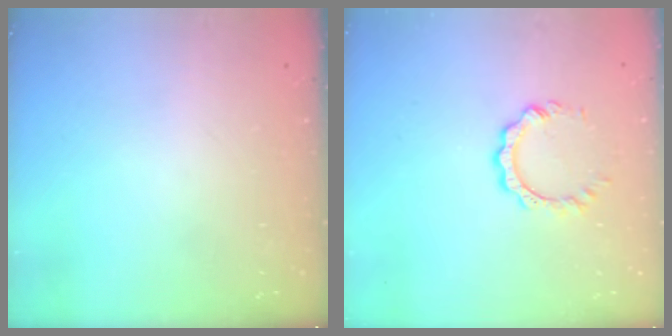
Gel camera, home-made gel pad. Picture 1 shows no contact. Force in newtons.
{"total": 7.6, "press": 7.6, "slide": 0.7}